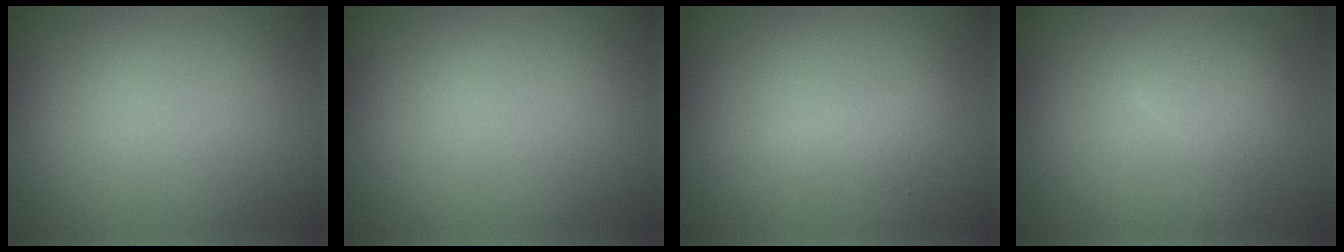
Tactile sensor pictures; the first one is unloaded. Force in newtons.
{"total": 0.0}
{"total": 1.6, "press": 1.6, "slide": 0.0}
{"total": 1.9, "press": 1.9, "slide": 0.1}